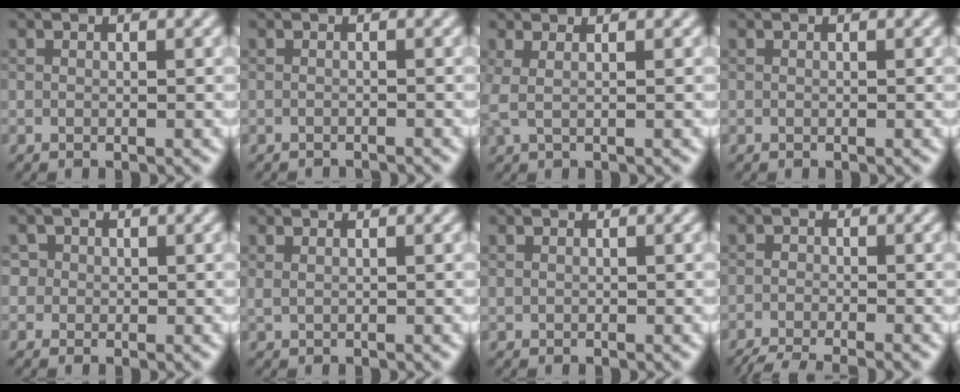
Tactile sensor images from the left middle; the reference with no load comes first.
{"total": 1.6, "force": [-1.6, 0.1, 0.3], "torque": [0.006, -0.006, -0.025]}
{"total": 1.8, "force": [0.7, 0.6, 1.5], "torque": [-0.028, 0.002, 0.008]}
{"total": 0.0}
{"total": 2.1, "force": [0.8, 1.9, 0.6], "torque": [-0.001, 0.001, 0.015]}
{"total": 1.2, "force": [0.8, 0.5, 0.7], "torque": [-0.011, -0.004, 0.006]}
{"total": 0.0}
{"total": 3.7, "force": [-3.2, 0.6, 1.8], "torque": [-0.033, -0.015, -0.060]}